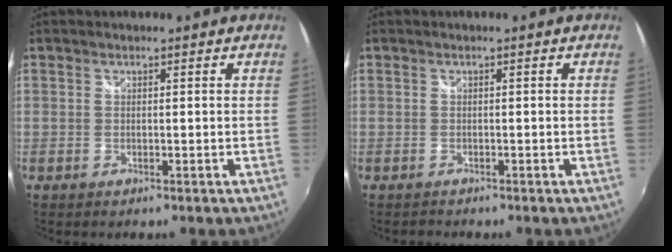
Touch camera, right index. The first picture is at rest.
{"total": 1.1, "force": [-1.1, 0.0, 0.0], "torque": [-0.005, -0.004, -0.016]}